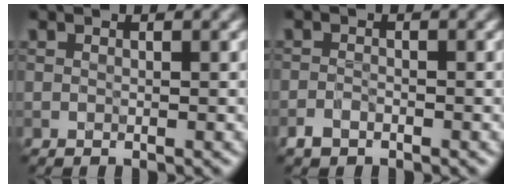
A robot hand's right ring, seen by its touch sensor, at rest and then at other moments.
{"total": 1.3, "force": [-0.9, 0.6, 0.7], "torque": [-0.012, 0.000, -0.021]}